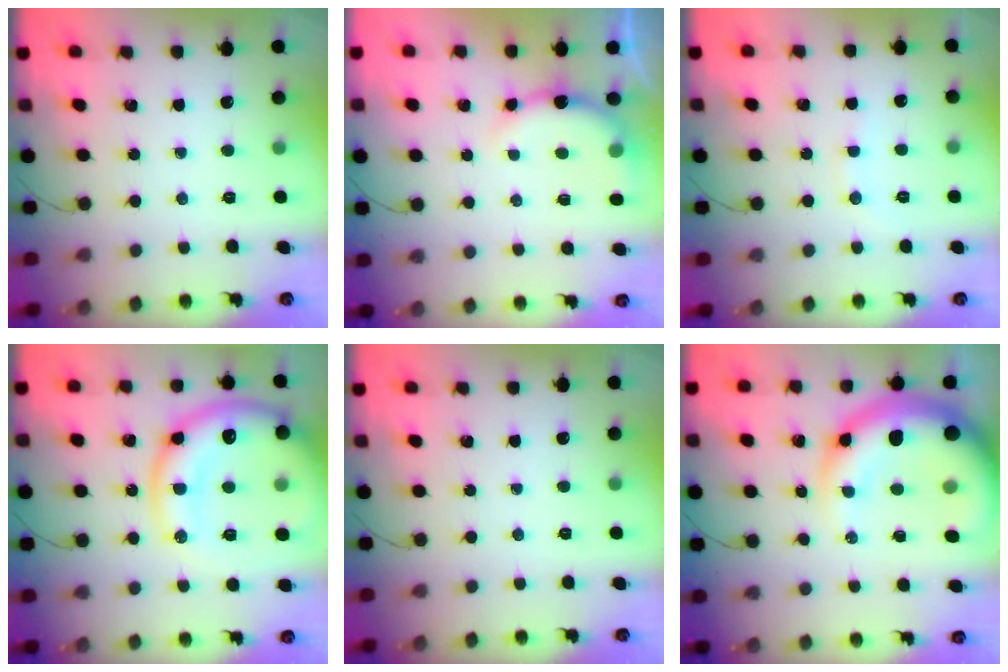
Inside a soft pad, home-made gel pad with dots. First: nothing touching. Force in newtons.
{"total": 6.7, "press": 6.6, "slide": 1.2}
{"total": 5.9, "press": 5.9, "slide": 0.9}
{"total": 22.2, "press": 22.0, "slide": 3.1}
{"total": 0.0}
{"total": 16.4, "press": 15.8, "slide": 4.6}